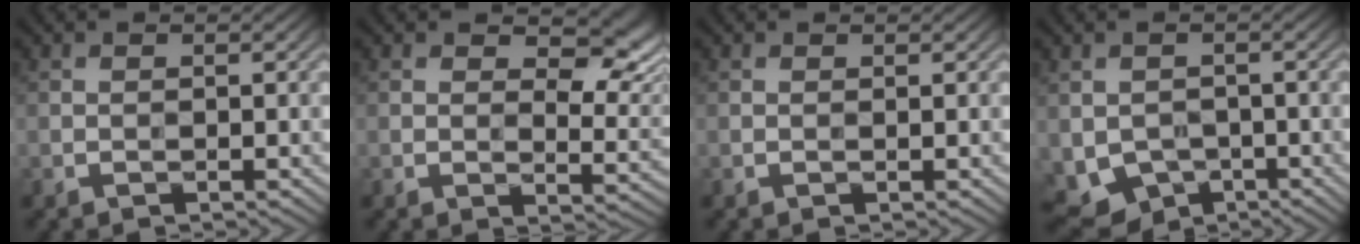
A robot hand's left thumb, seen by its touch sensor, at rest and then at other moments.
{"total": 8.3, "force": [3.9, 4.3, 5.9], "torque": [-0.086, -0.006, 0.061]}
{"total": 0.0}
{"total": 6.0, "force": [-2.1, 4.5, 3.2], "torque": [-0.086, -0.025, -0.031]}